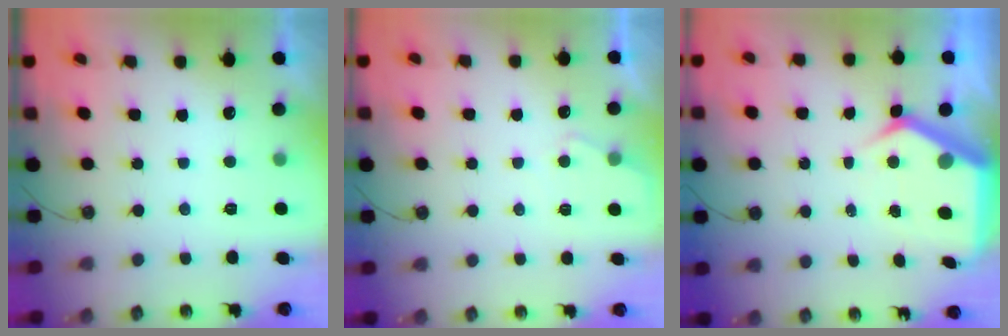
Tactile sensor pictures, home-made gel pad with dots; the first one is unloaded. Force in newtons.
{"total": 3.9, "press": 3.9, "slide": 0.4}
{"total": 7.8, "press": 7.7, "slide": 1.3}